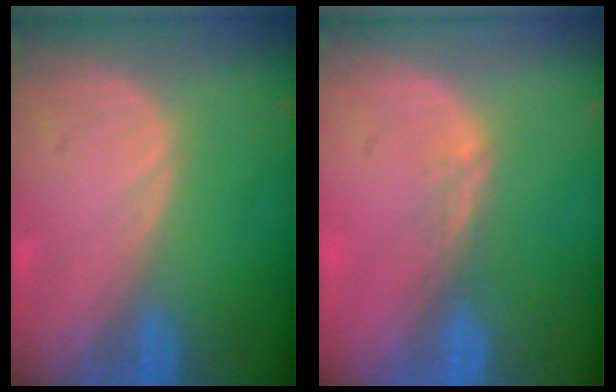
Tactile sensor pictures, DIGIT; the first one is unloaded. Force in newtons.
{"total": 1.5, "press": 1.0, "slide": 1.0}